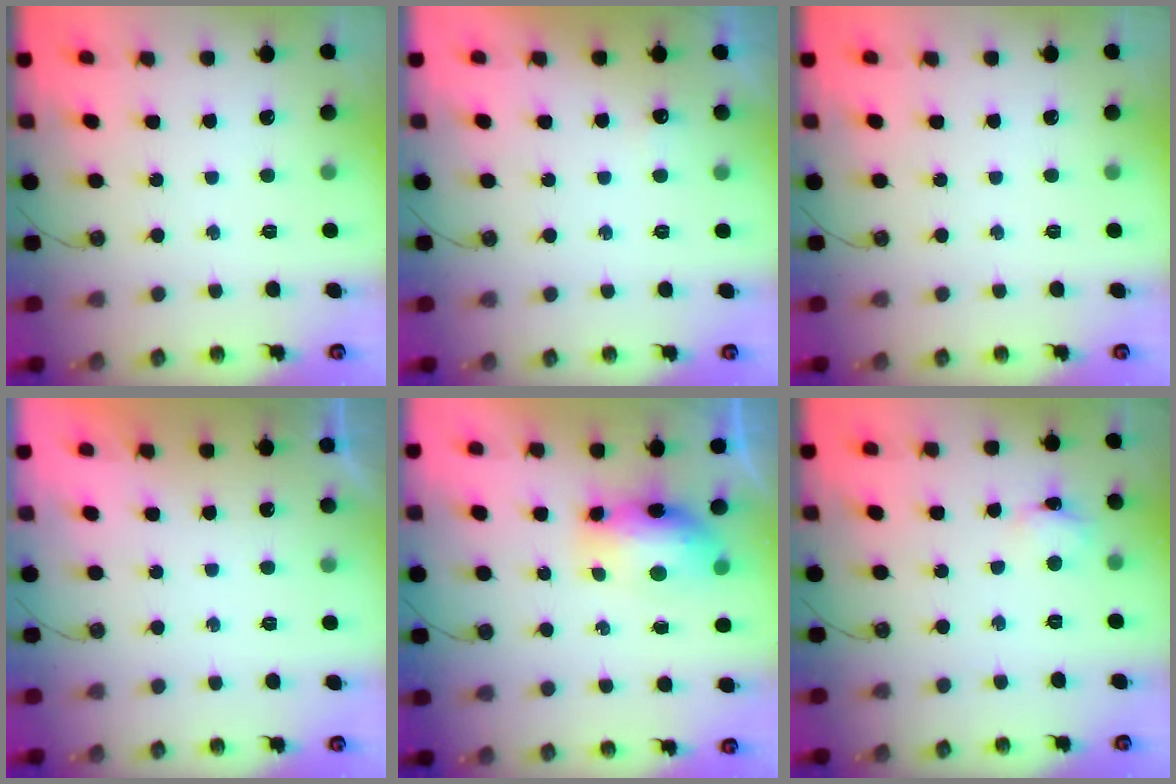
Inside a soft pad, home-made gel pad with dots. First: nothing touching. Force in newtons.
{"total": 2.8, "press": 2.7, "slide": 0.4}
{"total": 0.0}
{"total": 0.0}
{"total": 8.6, "press": 8.5, "slide": 1.0}
{"total": 2.9, "press": 2.9, "slide": 0.2}